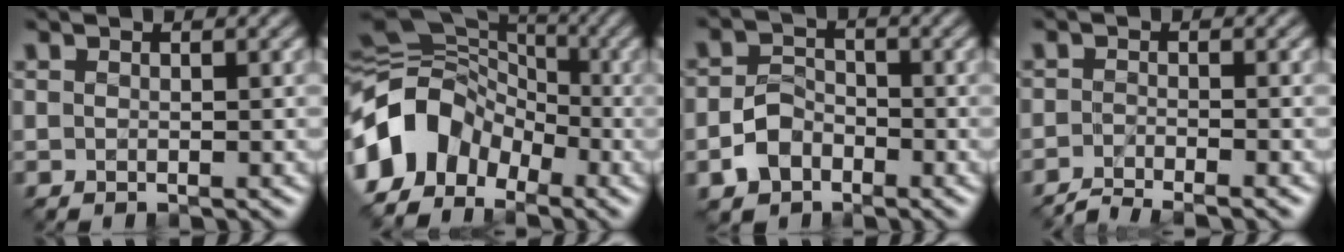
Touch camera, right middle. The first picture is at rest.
{"total": 10.9, "force": [-4.3, 7.8, 6.2], "torque": [-0.126, 0.004, -0.104]}
{"total": 3.5, "force": [-1.8, 2.6, 1.6], "torque": [-0.029, 0.004, -0.037]}
{"total": 2.7, "force": [-2.4, 0.4, 1.2], "torque": [-0.016, -0.004, -0.050]}